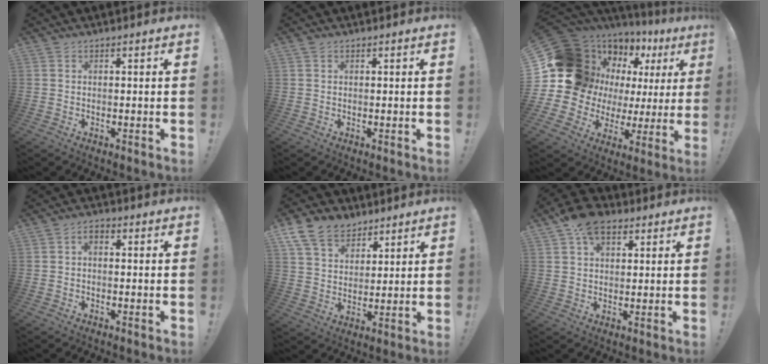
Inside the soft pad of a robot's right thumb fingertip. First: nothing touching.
{"total": 0.6, "force": [0.3, 0.4, 0.3], "torque": [-0.011, 0.004, 0.007]}
{"total": 17.9, "force": [5.9, 13.7, 10.0], "torque": [-0.158, -0.072, 0.149]}
{"total": 2.1, "force": [-0.3, 1.1, 1.7], "torque": [-0.034, 0.008, -0.005]}
{"total": 12.0, "force": [8.3, 7.8, 4.0], "torque": [-0.074, -0.050, 0.163]}
{"total": 9.2, "force": [4.9, 5.5, 5.5], "torque": [-0.094, -0.009, 0.095]}